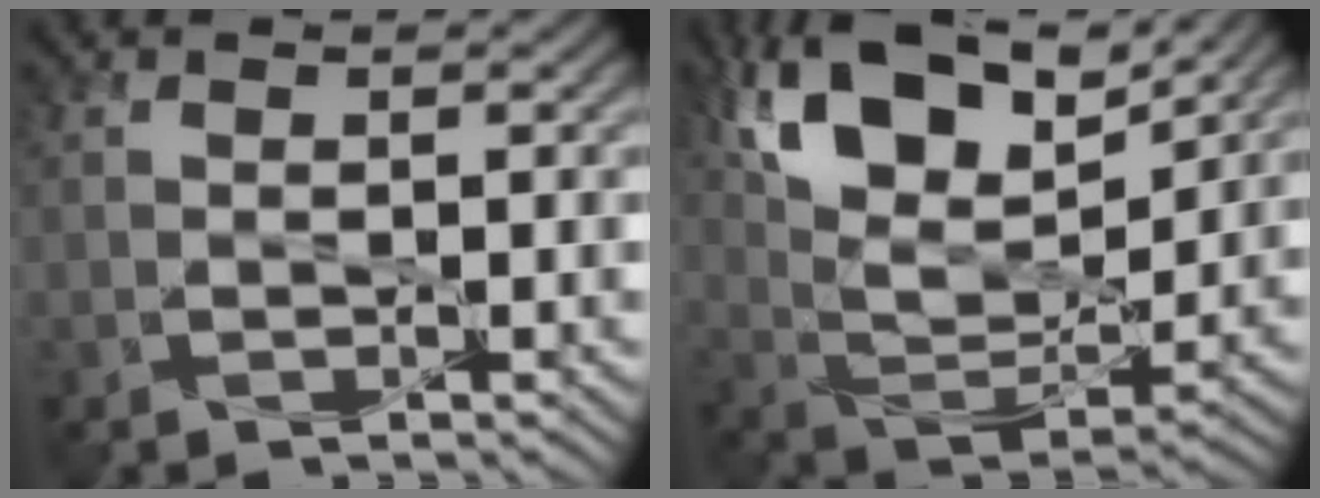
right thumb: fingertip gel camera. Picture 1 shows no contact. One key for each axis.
{"total": 16.0, "fx": 9.7, "fy": 7.3, "fz": 10.4, "tx": -0.229, "ty": 0.011, "tz": 0.167}